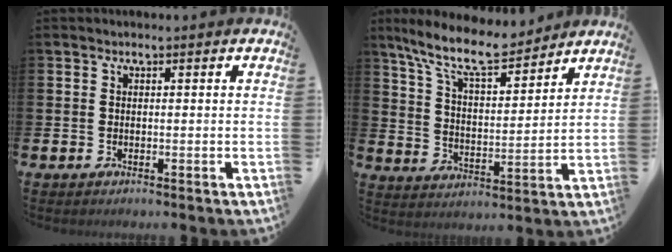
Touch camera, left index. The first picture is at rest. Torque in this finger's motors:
{"motor_torque": [1.22, -0.54, 0.76, 0.21]}